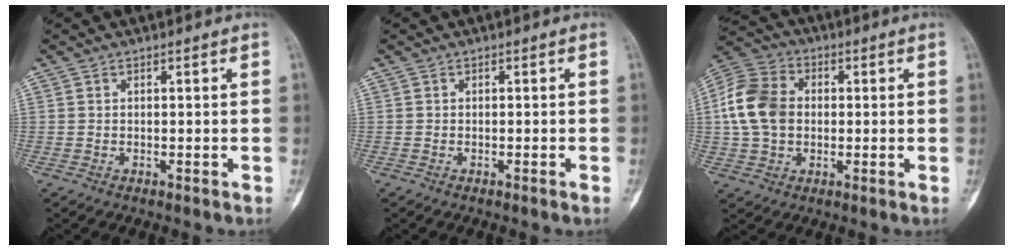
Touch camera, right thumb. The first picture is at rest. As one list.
[{"total": 0.6, "force": [-0.3, -0.1, 0.5], "torque": [-0.007, 0.000, -0.006]}, {"total": 12.0, "force": [0.5, 9.0, 7.9], "torque": [-0.148, 0.023, 0.003]}]